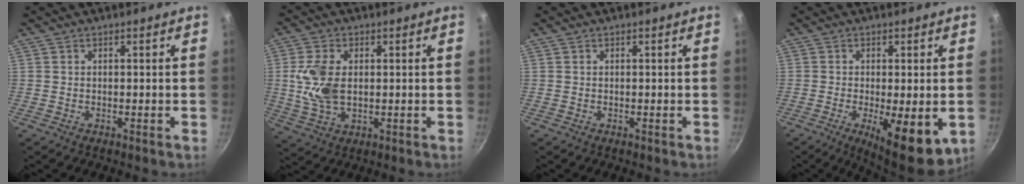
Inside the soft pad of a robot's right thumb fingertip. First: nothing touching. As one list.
[{"total": 9.1, "force": [0.7, 5.4, 7.3], "torque": [-0.156, -0.002, 0.022]}, {"total": 0.0}, {"total": 12.3, "force": [-3.7, 4.1, 11.0], "torque": [-0.155, -0.022, -0.046]}]